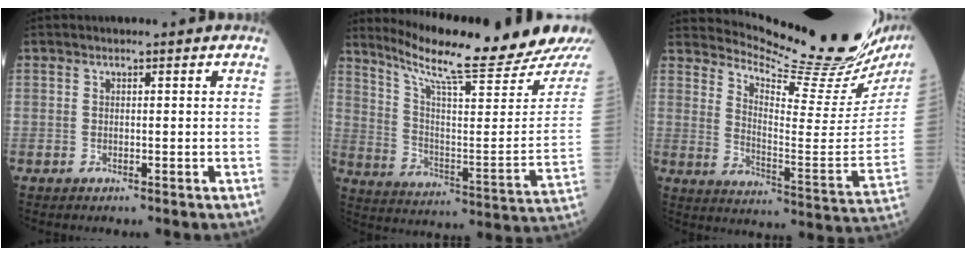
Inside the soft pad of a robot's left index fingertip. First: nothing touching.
{"total": 21.0, "force": [18.6, -1.0, 9.5], "torque": [-0.165, -0.082, 0.268]}
{"total": 21.0, "force": [19.7, -0.8, 7.3], "torque": [-0.130, -0.119, 0.264]}